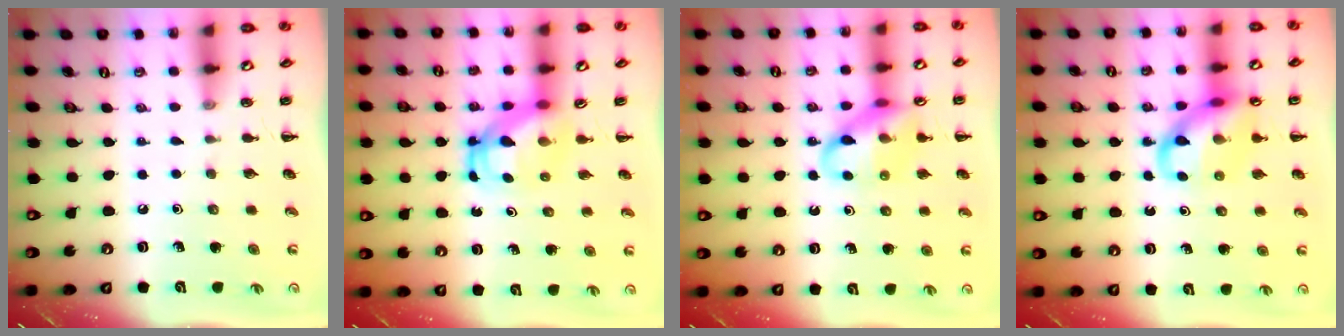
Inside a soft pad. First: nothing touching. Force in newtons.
{"total": 4.9, "press": 4.8, "slide": 0.7}
{"total": 14.1, "press": 14.0, "slide": 1.8}
{"total": 13.1, "press": 12.9, "slide": 2.3}